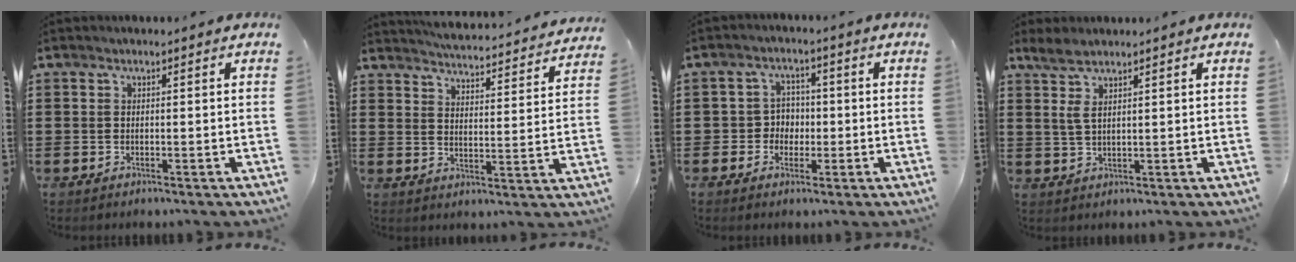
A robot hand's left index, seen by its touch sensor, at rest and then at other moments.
{"total": 4.1, "force": [4.1, -0.6, 0.3], "torque": [-0.028, -0.040, 0.065]}
{"total": 3.5, "force": [-0.8, 3.3, 1.1], "torque": [-0.035, 0.008, -0.020]}
{"total": 3.2, "force": [1.9, 0.8, 2.4], "torque": [-0.054, 0.004, 0.035]}